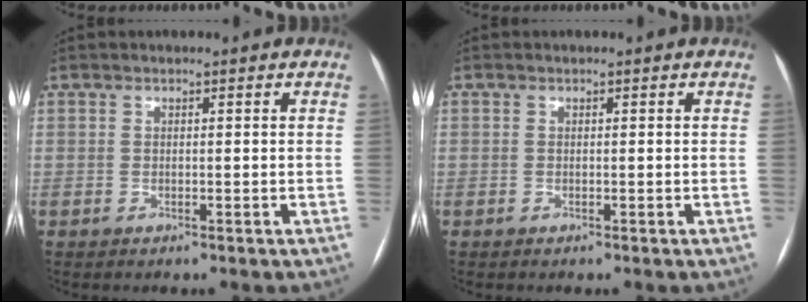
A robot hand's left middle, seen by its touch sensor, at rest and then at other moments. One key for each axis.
{"total": 0.0}